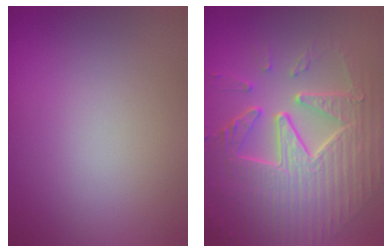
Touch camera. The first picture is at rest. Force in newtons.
{"total": 9.4, "press": 6.4, "slide": 6.9}